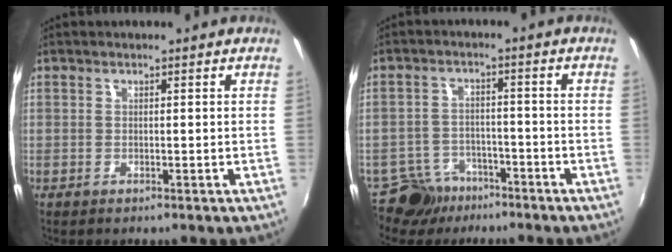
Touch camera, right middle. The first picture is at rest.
{"total": 7.3, "force": [-5.7, 4.5, 1.0], "torque": [-0.037, 0.013, -0.090]}